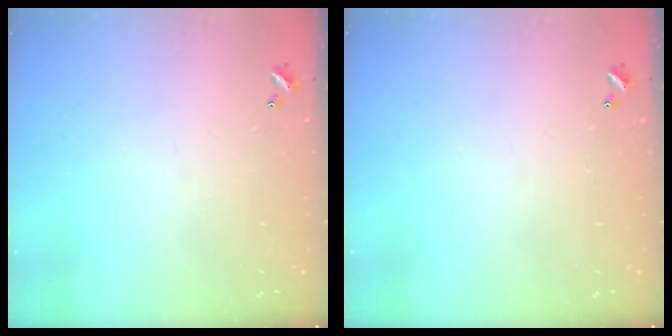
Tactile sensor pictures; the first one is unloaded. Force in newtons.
{"total": 0.0}